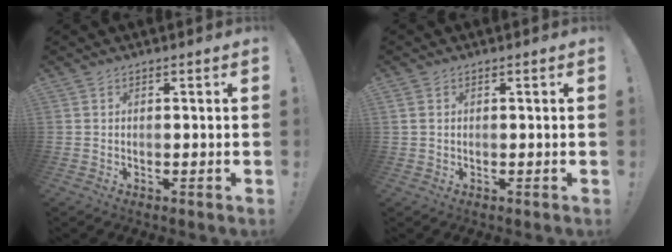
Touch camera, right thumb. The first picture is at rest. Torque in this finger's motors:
{"motor_torque": [-0.04, -0.09, -0.08, 0.06, 0.09]}